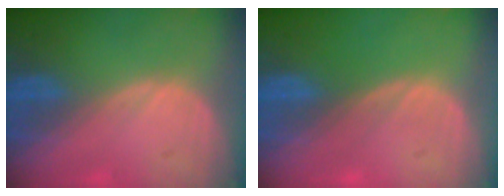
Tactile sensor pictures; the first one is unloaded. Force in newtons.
{"total": 0.0}